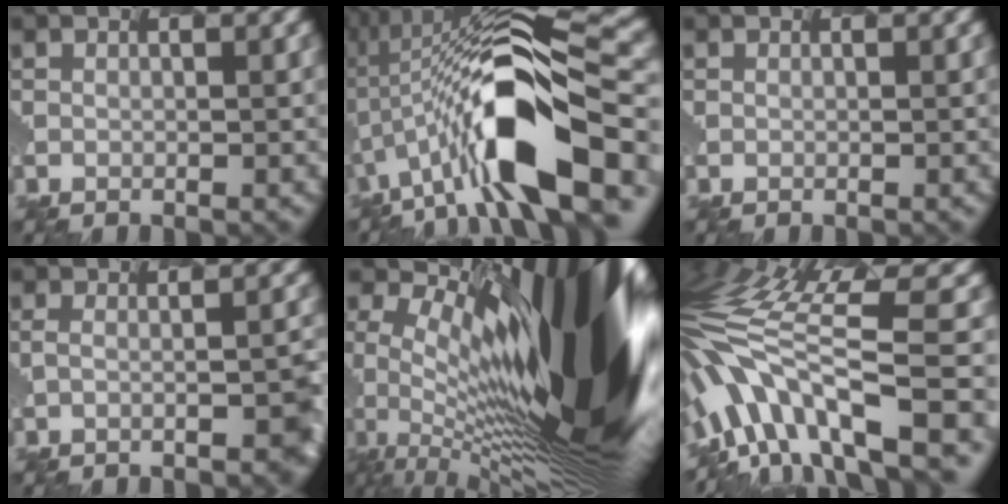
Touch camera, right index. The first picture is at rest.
{"total": 12.2, "force": [-2.4, 4.3, 11.2], "torque": [-0.212, 0.037, -0.057]}
{"total": 0.0}
{"total": 3.0, "force": [-1.5, 0.8, 2.5], "torque": [-0.037, 0.005, -0.022]}
{"total": 15.8, "force": [3.9, 4.5, 14.7], "torque": [-0.214, 0.018, 0.062]}
{"total": 10.3, "force": [-3.0, 3.6, 9.2], "torque": [-0.199, 0.039, -0.064]}